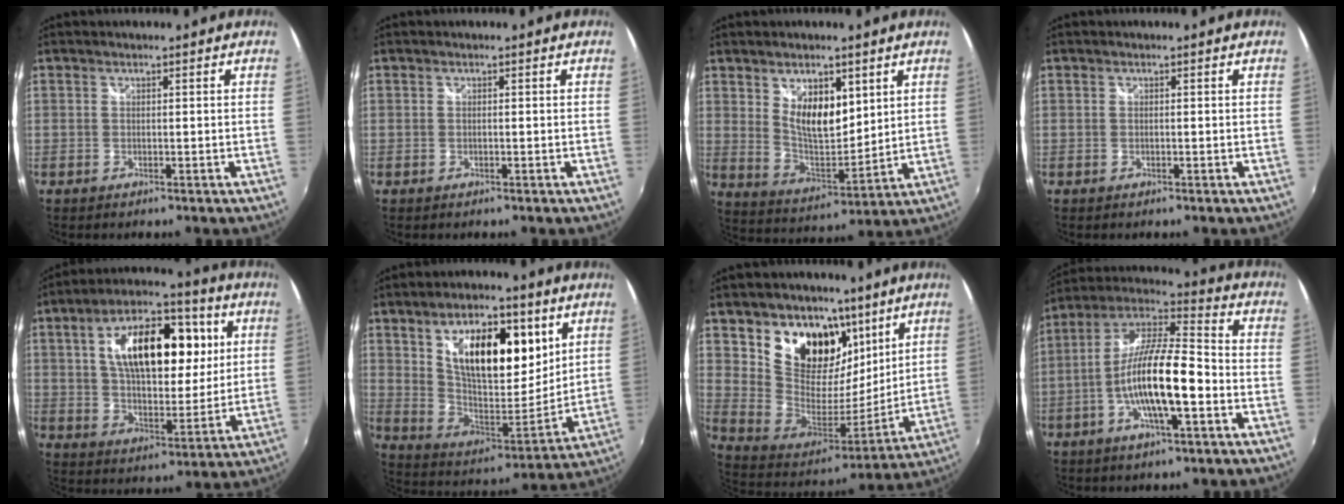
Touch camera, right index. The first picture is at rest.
{"total": 0.0}
{"total": 10.0, "force": [4.4, 5.0, 7.5], "torque": [-0.123, -0.007, 0.091]}
{"total": 0.0}
{"total": 20.2, "force": [5.6, 10.3, 16.5], "torque": [-0.285, 0.029, 0.091]}
{"total": 19.6, "force": [8.4, 9.1, 15.1], "torque": [-0.247, 0.004, 0.151]}
{"total": 19.2, "force": [10.6, 13.1, 9.3], "torque": [-0.197, 0.000, 0.195]}
{"total": 15.2, "force": [-4.5, 3.3, 14.1], "torque": [-0.269, -0.002, -0.090]}